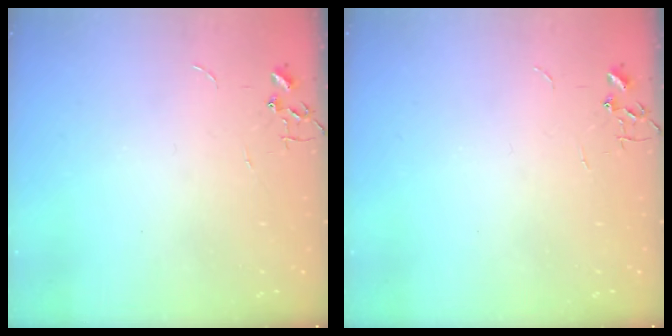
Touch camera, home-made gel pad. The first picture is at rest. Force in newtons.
{"total": 0.0}